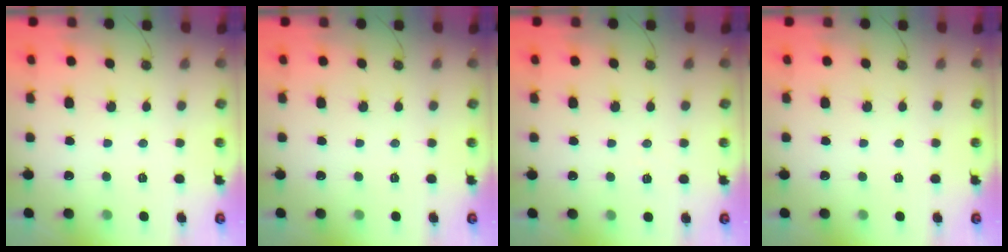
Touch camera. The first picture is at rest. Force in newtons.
{"total": 0.0}
{"total": 3.9, "press": 3.6, "slide": 1.6}
{"total": 0.0}